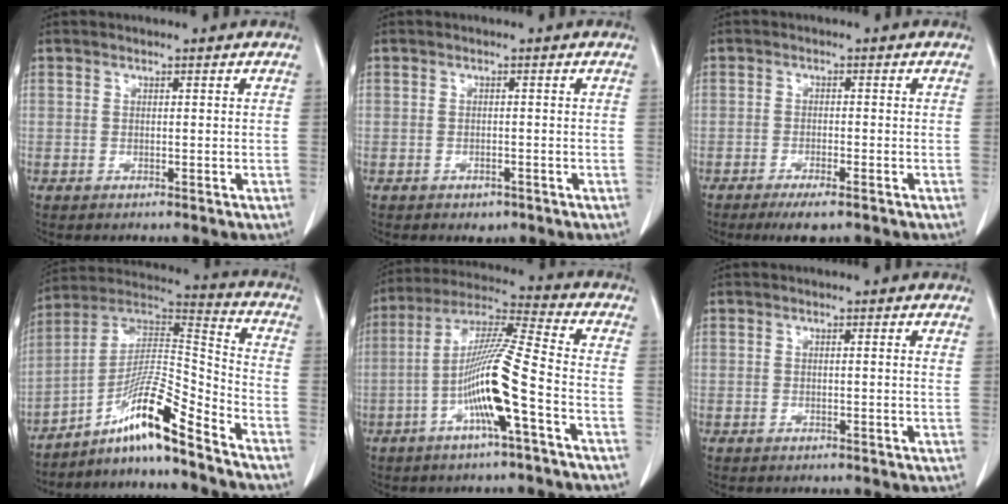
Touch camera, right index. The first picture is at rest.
{"total": 1.6, "force": [-0.9, 1.1, 0.7], "torque": [-0.012, 0.002, -0.003]}
{"total": 4.2, "force": [-2.9, 0.8, 2.9], "torque": [-0.050, -0.007, -0.041]}
{"total": 13.1, "force": [-9.1, 0.0, 9.4], "torque": [-0.175, 0.018, -0.161]}
{"total": 12.5, "force": [-4.1, -0.2, 11.8], "torque": [-0.230, 0.009, -0.083]}
{"total": 0.7, "force": [0.3, -0.1, 0.6], "torque": [-0.009, 0.001, 0.003]}